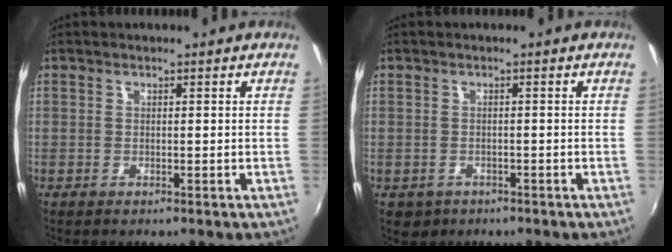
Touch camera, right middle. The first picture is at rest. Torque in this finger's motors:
{"motor_torque": [0.15, -0.08, -0.02, 0.00]}